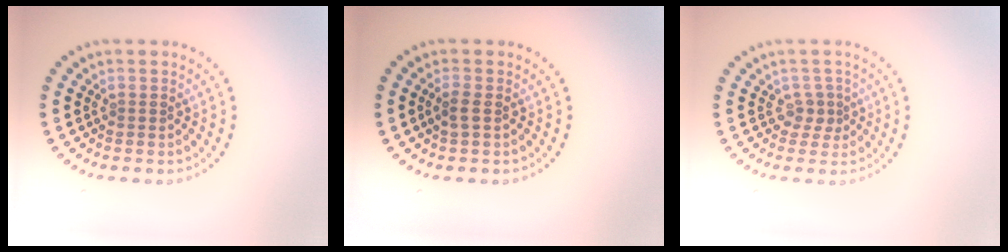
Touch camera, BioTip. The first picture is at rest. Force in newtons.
{"total": 1.3, "press": 1.2, "slide": 0.5}
{"total": 1.6, "press": 1.2, "slide": 1.1}